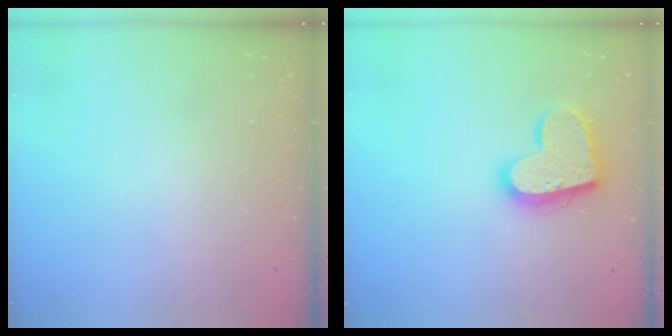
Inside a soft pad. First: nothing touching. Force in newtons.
{"total": 18.0, "press": 17.9, "slide": 1.4}